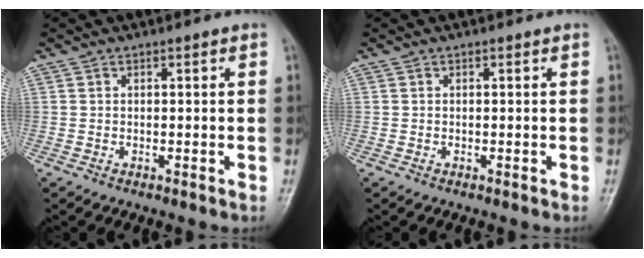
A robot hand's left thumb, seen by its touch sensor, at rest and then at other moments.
{"total": 0.0}